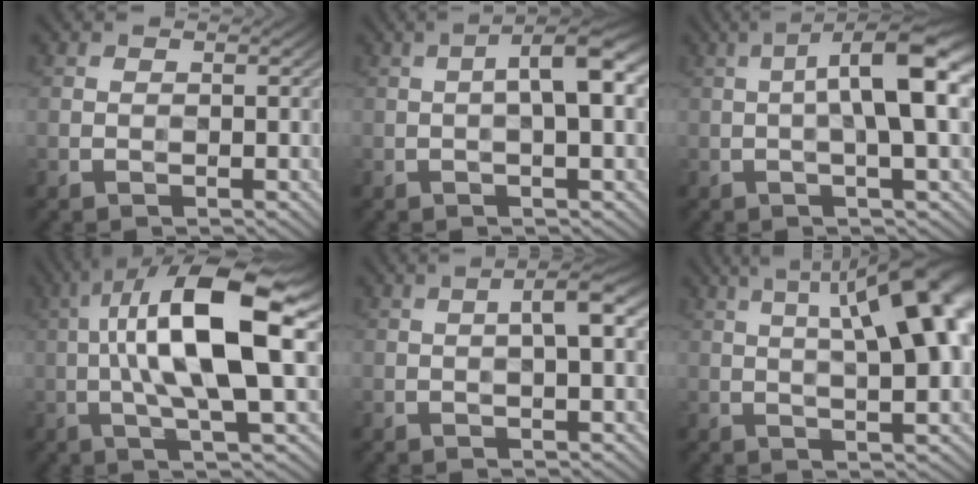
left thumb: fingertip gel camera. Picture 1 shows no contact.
{"total": 7.2, "force": [0.3, 1.9, 7.0], "torque": [-0.104, 0.015, -0.001]}
{"total": 10.9, "force": [0.8, 2.6, 10.5], "torque": [-0.151, 0.014, 0.007]}
{"total": 14.9, "force": [1.3, 4.0, 14.2], "torque": [-0.251, 0.029, 0.015]}
{"total": 4.7, "force": [0.3, 1.0, 4.5], "torque": [-0.070, 0.011, 0.001]}
{"total": 16.4, "force": [4.8, 5.5, 14.7], "torque": [-0.197, 0.062, 0.059]}